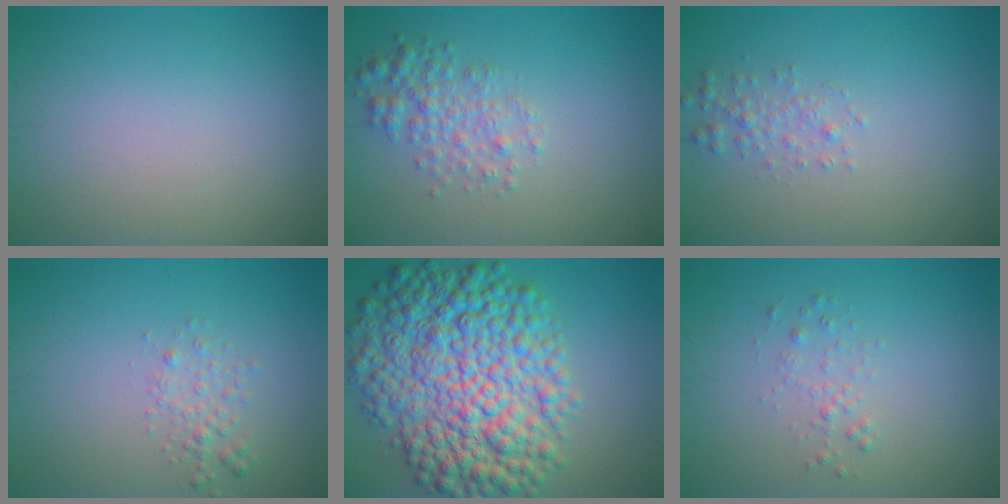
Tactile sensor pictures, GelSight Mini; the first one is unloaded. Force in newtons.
{"total": 2.8, "press": 2.8, "slide": 0.1}
{"total": 1.4, "press": 1.4, "slide": 0.0}
{"total": 1.6, "press": 1.6, "slide": 0.1}
{"total": 12.1, "press": 12.1, "slide": 0.1}
{"total": 1.1, "press": 1.1, "slide": 0.1}